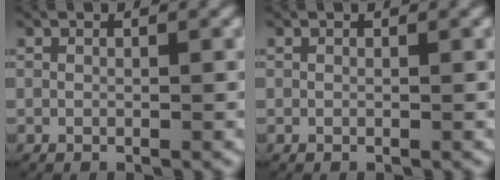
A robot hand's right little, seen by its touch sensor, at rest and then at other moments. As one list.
[{"total": 0.0}]